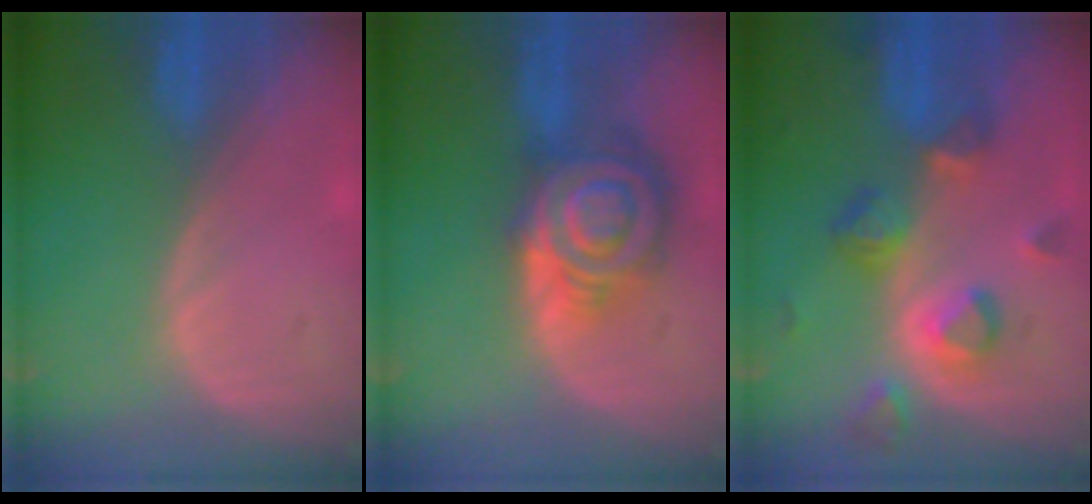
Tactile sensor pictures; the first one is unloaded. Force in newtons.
{"total": 9.1, "press": 9.1, "slide": 0.5}
{"total": 7.4, "press": 7.3, "slide": 1.1}